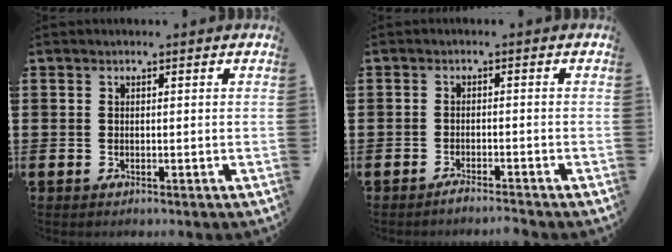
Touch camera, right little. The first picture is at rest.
{"total": 1.6, "force": [-1.5, -0.1, 0.5], "torque": [-0.008, 0.000, -0.029]}